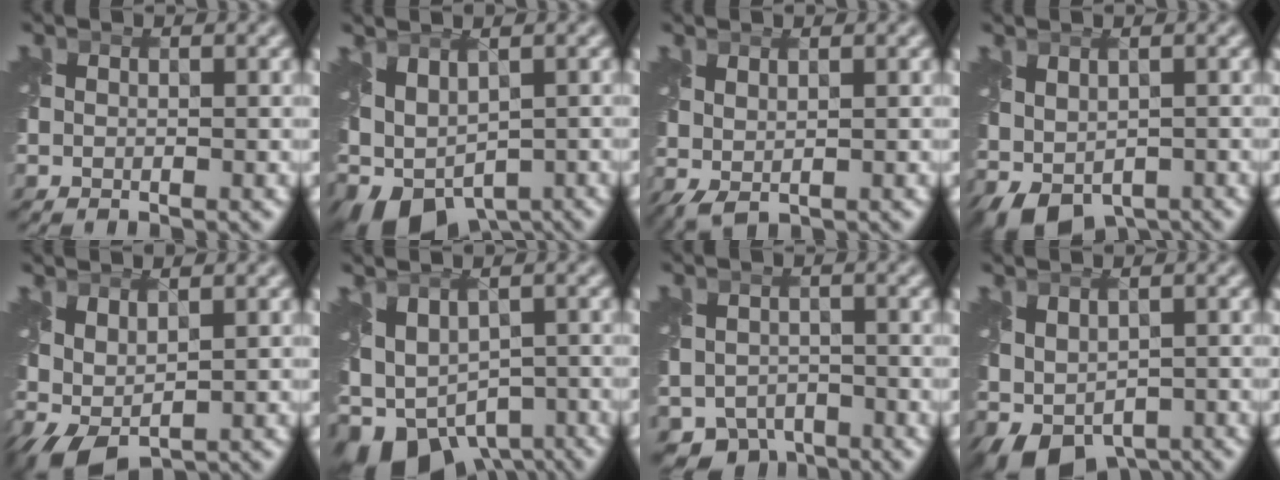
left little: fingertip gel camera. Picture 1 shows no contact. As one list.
[{"total": 6.6, "force": [-2.3, 3.5, 5.1], "torque": [-0.086, -0.005, -0.030]}, {"total": 1.2, "force": [0.8, 0.4, 0.7], "torque": [-0.019, 0.007, 0.021]}, {"total": 4.0, "force": [-1.2, 2.7, 2.8], "torque": [-0.048, -0.005, -0.010]}, {"total": 4.1, "force": [1.1, 2.4, 3.1], "torque": [-0.066, 0.004, 0.028]}, {"total": 7.7, "force": [-4.3, 4.4, 4.6], "torque": [-0.075, -0.013, -0.054]}, {"total": 4.4, "force": [-2.9, 3.2, 0.8], "torque": [-0.003, -0.009, -0.045]}, {"total": 5.4, "force": [-1.9, 3.4, 3.8], "torque": [-0.066, -0.012, -0.015]}]